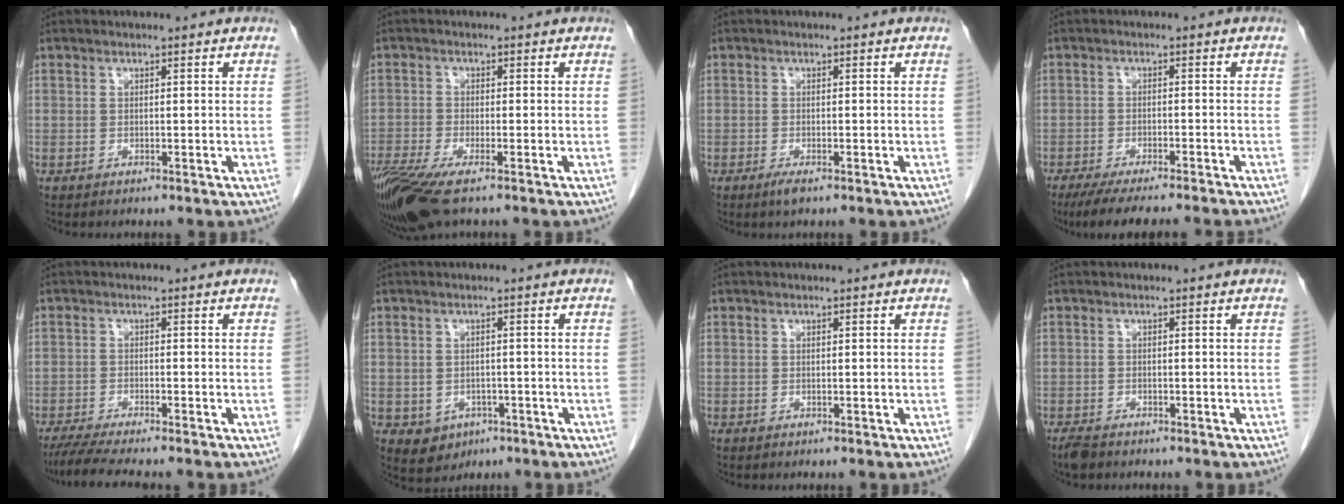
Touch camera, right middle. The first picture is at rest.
{"total": 8.5, "force": [-5.7, 1.7, 6.1], "torque": [-0.118, -0.019, -0.106]}
{"total": 1.5, "force": [-0.9, 0.3, 1.1], "torque": [-0.024, -0.004, -0.016]}
{"total": 10.8, "force": [-9.3, 0.0, 5.4], "torque": [-0.060, -0.021, -0.138]}
{"total": 6.7, "force": [-5.7, -0.3, 3.5], "torque": [-0.057, -0.021, -0.096]}
{"total": 4.3, "force": [-1.8, 3.6, 1.5], "torque": [-0.023, 0.001, -0.016]}
{"total": 0.0}
{"total": 2.2, "force": [-1.8, 0.7, 1.0], "torque": [-0.024, -0.005, -0.029]}